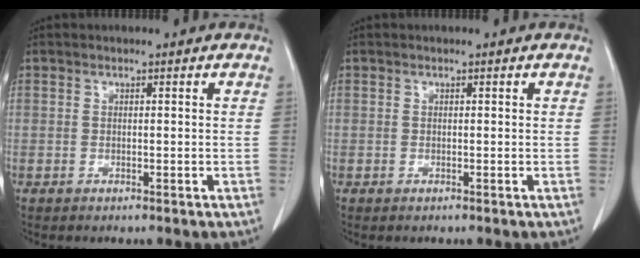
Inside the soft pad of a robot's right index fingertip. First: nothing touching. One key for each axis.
{"total": 0.0}